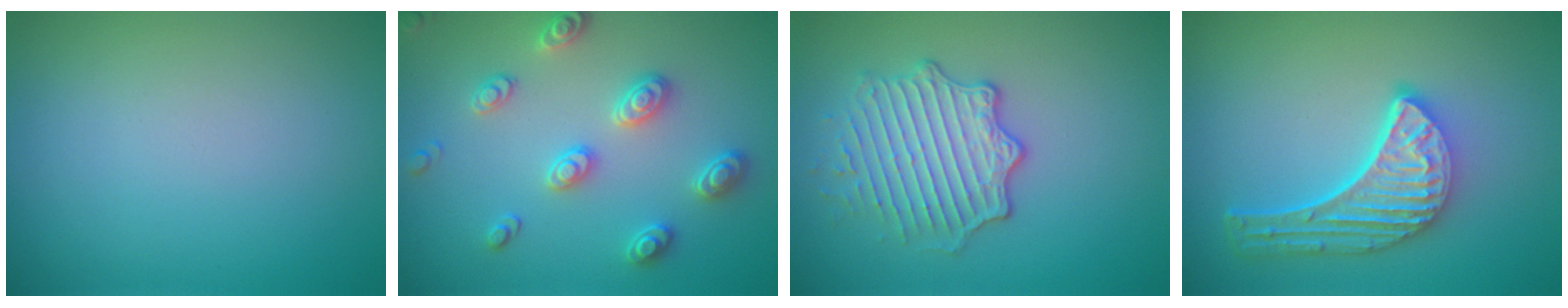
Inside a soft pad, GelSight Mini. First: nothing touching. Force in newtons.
{"total": 3.0, "press": 2.9, "slide": 0.6}
{"total": 4.1, "press": 3.4, "slide": 2.3}
{"total": 5.2, "press": 4.0, "slide": 3.3}